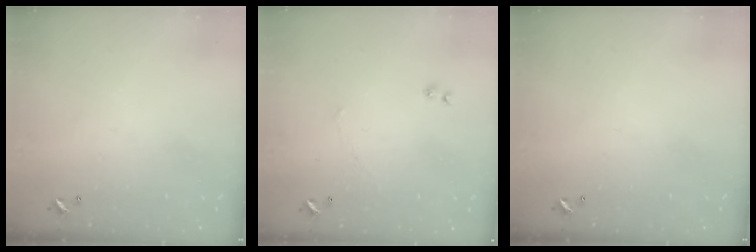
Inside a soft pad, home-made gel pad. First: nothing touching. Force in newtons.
{"total": 1.6, "press": 1.5, "slide": 0.6}
{"total": 0.0}